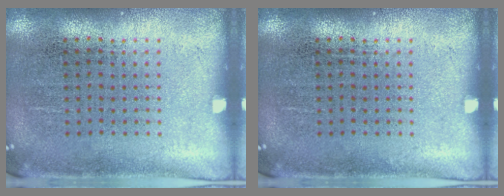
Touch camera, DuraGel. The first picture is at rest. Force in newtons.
{"total": 0.0}